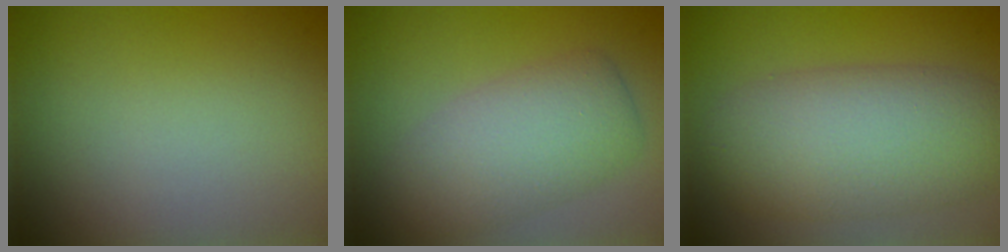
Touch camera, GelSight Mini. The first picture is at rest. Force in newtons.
{"total": 5.3, "press": 5.3, "slide": 0.1}
{"total": 8.3, "press": 8.3, "slide": 0.3}